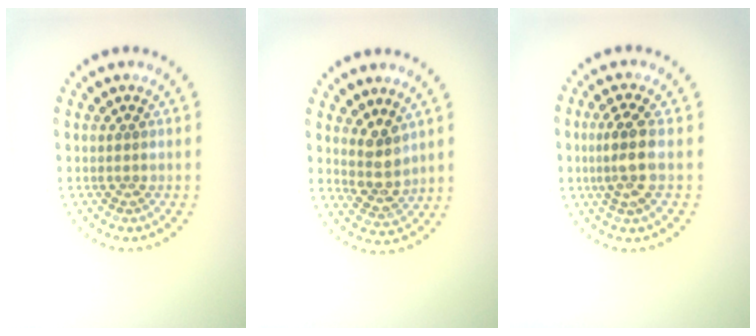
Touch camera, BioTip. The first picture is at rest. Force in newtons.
{"total": 2.9, "press": 2.4, "slide": 1.7}
{"total": 3.2, "press": 3.0, "slide": 1.3}